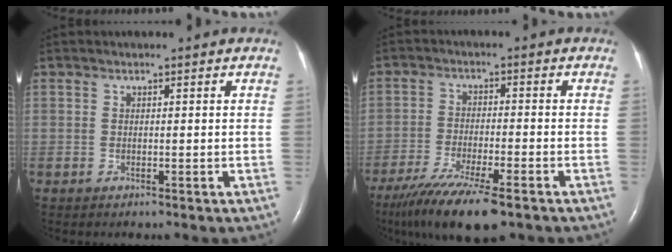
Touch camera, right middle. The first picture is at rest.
{"total": 13.3, "force": [-9.6, 1.9, 9.0], "torque": [-0.168, -0.037, -0.161]}